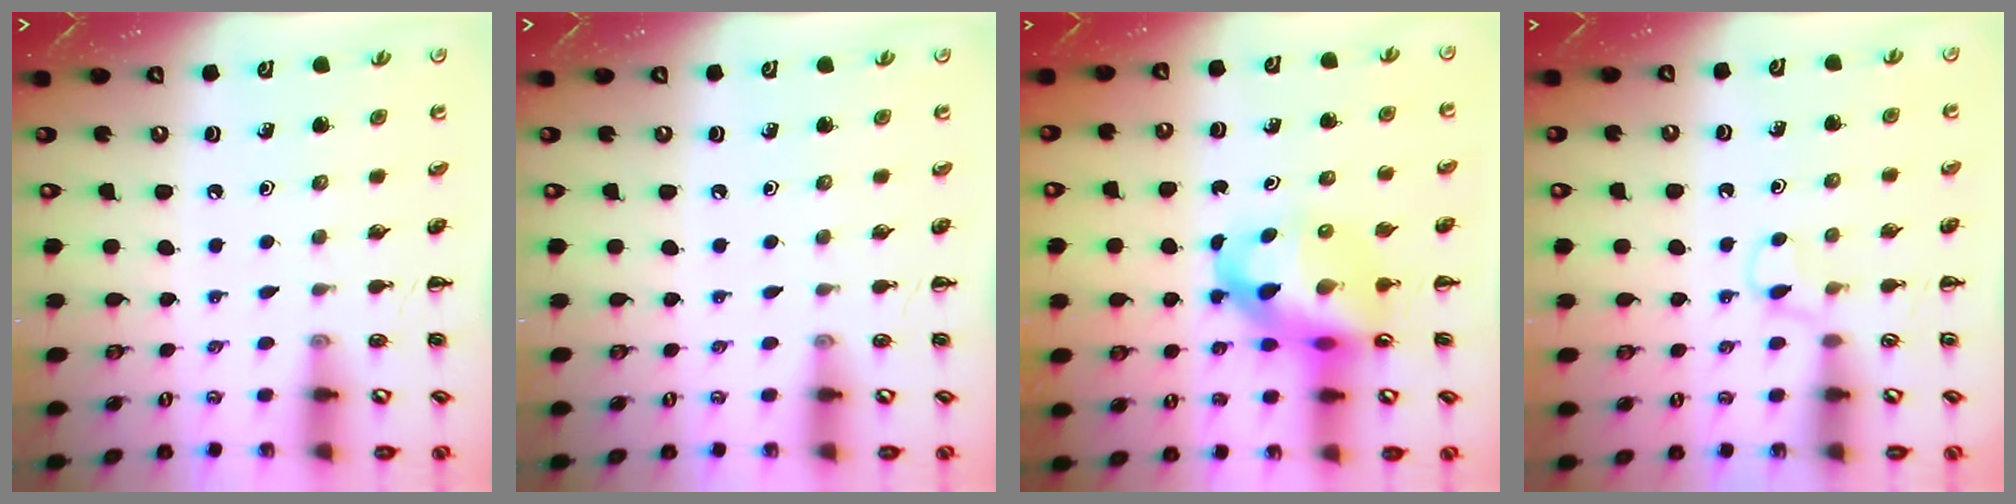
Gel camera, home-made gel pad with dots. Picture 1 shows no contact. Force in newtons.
{"total": 0.0}
{"total": 12.5, "press": 12.1, "slide": 3.4}
{"total": 4.1, "press": 3.9, "slide": 1.4}